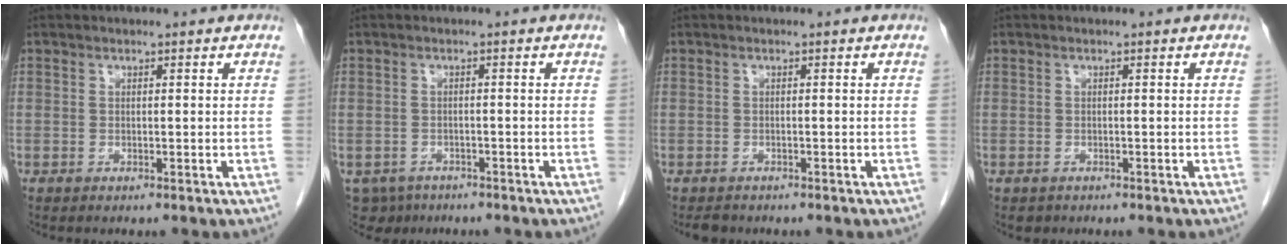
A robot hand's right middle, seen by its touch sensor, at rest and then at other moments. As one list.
[{"total": 5.3, "force": [-3.9, 3.5, 0.9], "torque": [-0.018, -0.003, -0.057]}, {"total": 1.7, "force": [-1.5, 0.8, 0.4], "torque": [-0.017, -0.005, -0.021]}, {"total": 0.9, "force": [-0.7, 0.6, 0.2], "torque": [-0.015, -0.002, -0.005]}]